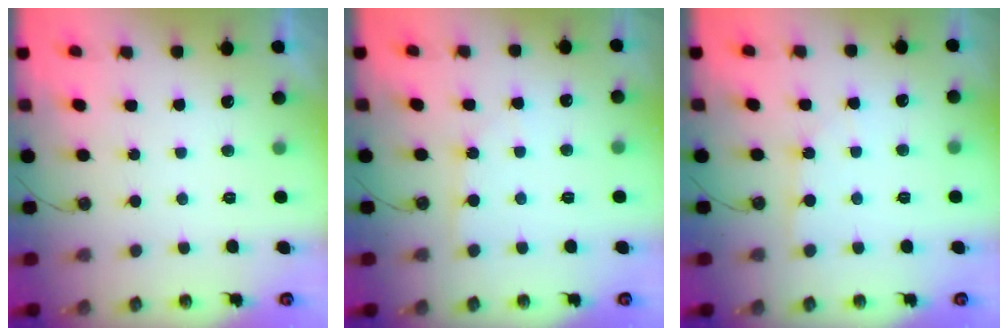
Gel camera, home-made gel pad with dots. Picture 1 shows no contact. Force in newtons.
{"total": 3.4, "press": 3.4, "slide": 0.4}
{"total": 3.2, "press": 3.2, "slide": 0.3}